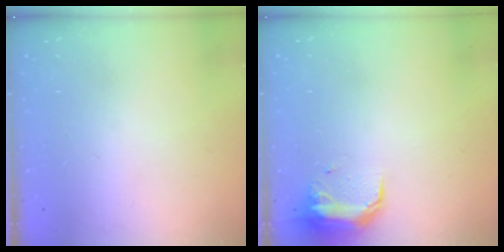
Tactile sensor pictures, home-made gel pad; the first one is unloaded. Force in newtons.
{"total": 8.9, "press": 8.8, "slide": 1.4}